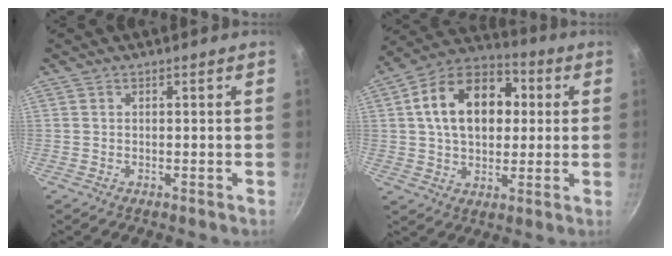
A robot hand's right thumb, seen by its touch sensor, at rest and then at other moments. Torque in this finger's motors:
{"motor_torque": [0.28, 3.43, 1.53, 0.28, 0.49]}